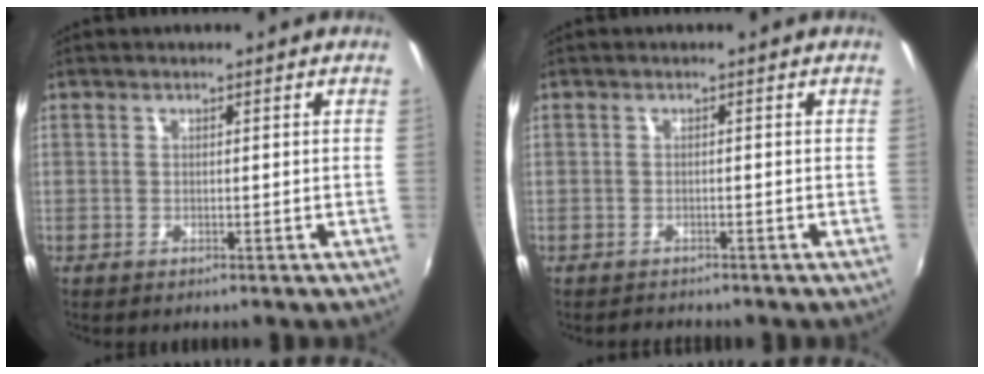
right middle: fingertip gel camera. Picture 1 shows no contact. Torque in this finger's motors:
{"motor_torque": [0.10, -0.41, -0.38, -0.13]}